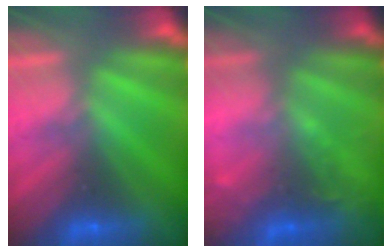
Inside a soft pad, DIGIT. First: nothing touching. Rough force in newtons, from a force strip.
{"total": 2.2}